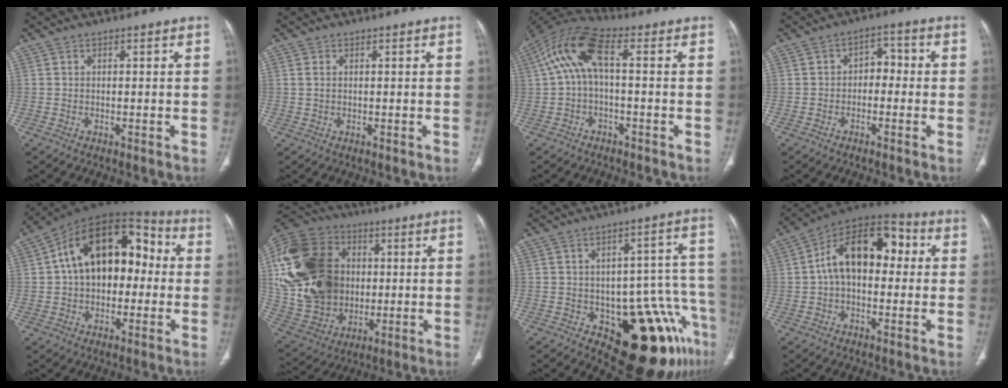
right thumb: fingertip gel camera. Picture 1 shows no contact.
{"total": 1.2, "force": [0.2, 0.8, 0.9], "torque": [-0.025, 0.001, 0.007]}
{"total": 10.5, "force": [0.7, 4.1, 9.7], "torque": [-0.213, 0.047, 0.006]}
{"total": 4.3, "force": [-0.9, 3.0, 2.9], "torque": [-0.021, 0.025, -0.025]}
{"total": 19.7, "force": [1.7, 12.5, 15.2], "torque": [-0.208, 0.051, 0.020]}
{"total": 32.1, "force": [3.8, 24.3, 20.7], "torque": [-0.448, 0.030, 0.086]}
{"total": 18.7, "force": [-9.1, 7.8, 14.3], "torque": [-0.102, 0.070, -0.105]}
{"total": 16.8, "force": [2.0, 10.0, 13.3], "torque": [-0.189, 0.047, 0.022]}